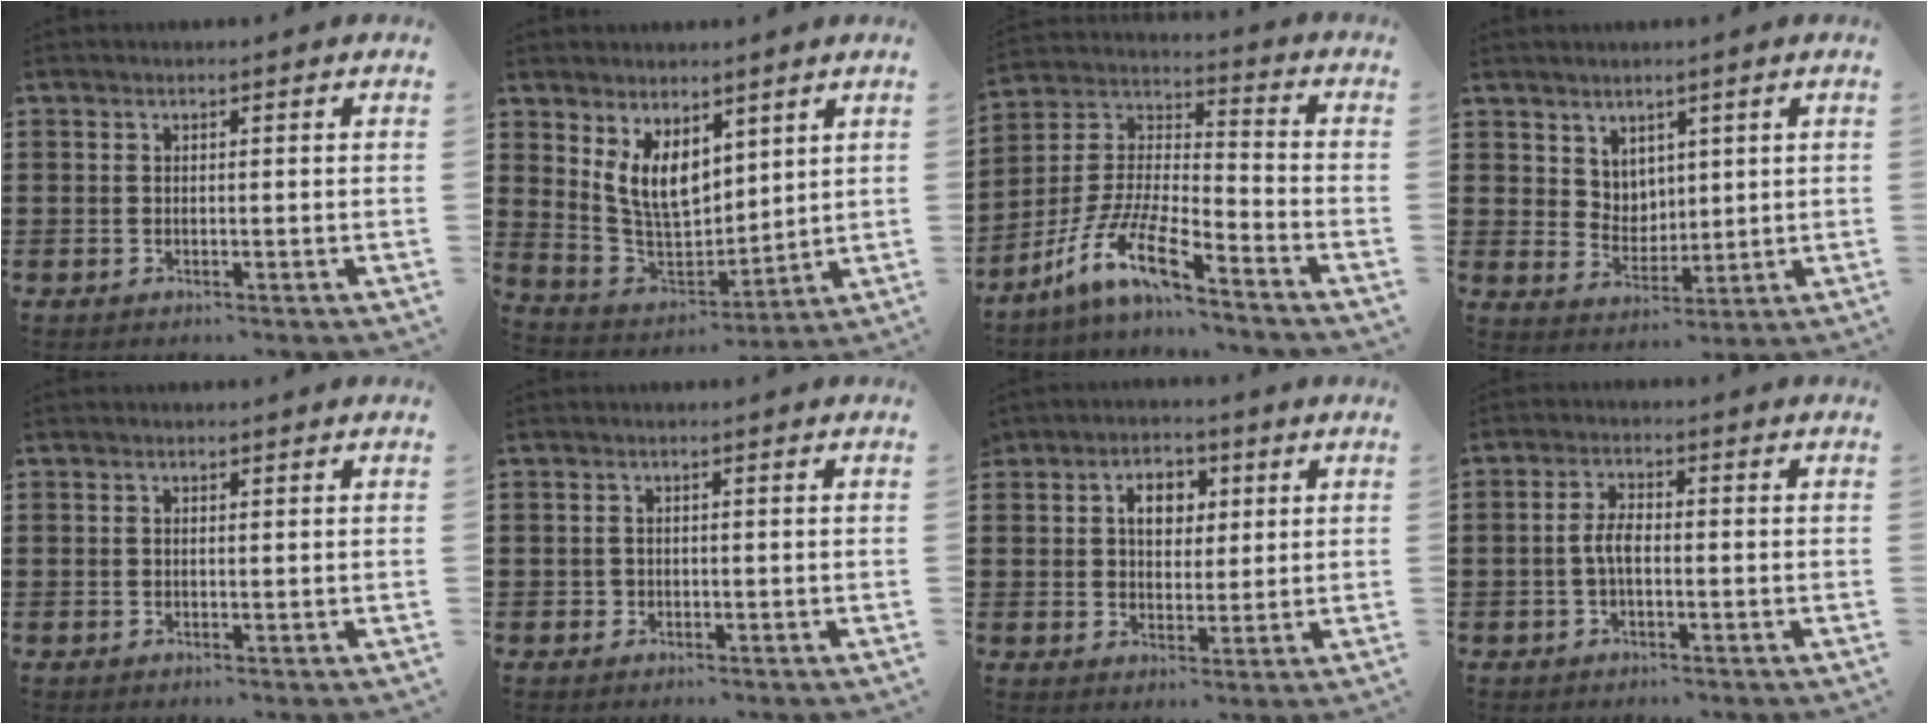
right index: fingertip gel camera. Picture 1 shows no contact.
{"total": 8.4, "force": [3.7, 4.5, 6.0], "torque": [-0.145, -0.008, 0.067]}
{"total": 10.5, "force": [-7.8, 1.8, 6.8], "torque": [-0.167, -0.012, -0.162]}
{"total": 4.7, "force": [3.3, 3.3, 0.5], "torque": [-0.027, 0.002, 0.064]}
{"total": 0.5, "force": [0.4, 0.3, 0.1], "torque": [-0.003, 0.003, 0.008]}
{"total": 0.8, "force": [-0.2, 0.8, 0.2], "torque": [-0.006, 0.005, -0.005]}
{"total": 5.3, "force": [2.0, 4.0, 2.9], "torque": [-0.057, 0.012, 0.030]}
{"total": 3.5, "force": [-0.6, 1.5, 3.1], "torque": [-0.073, 0.000, -0.017]}